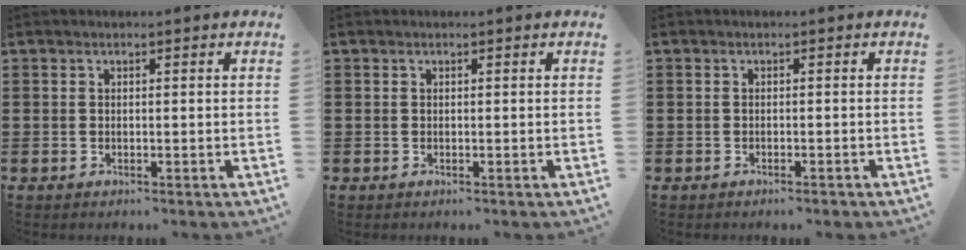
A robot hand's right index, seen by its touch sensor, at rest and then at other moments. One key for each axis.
{"total": 0.0}
{"total": 0.7, "fx": -0.6, "fy": 0.1, "fz": 0.4, "tx": -0.010, "ty": -0.003, "tz": -0.011}